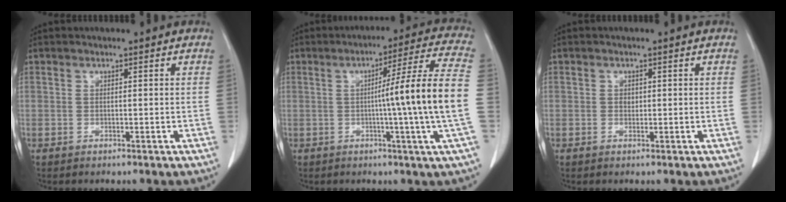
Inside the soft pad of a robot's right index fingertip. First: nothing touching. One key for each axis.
{"total": 14.8, "fx": -1.2, "fy": -2.8, "fz": 14.5, "tx": -0.204, "ty": -0.004, "tz": -0.025}
{"total": 0.8, "fx": 0.1, "fy": 0.7, "fz": 0.4, "tx": -0.007, "ty": 0.002, "tz": 0.004}